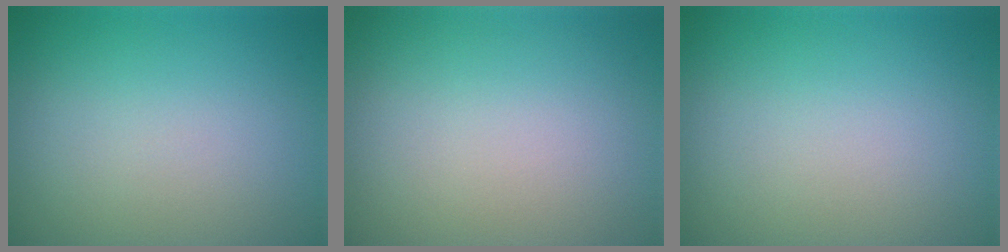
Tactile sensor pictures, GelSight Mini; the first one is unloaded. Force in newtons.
{"total": 0.0}
{"total": 0.0}